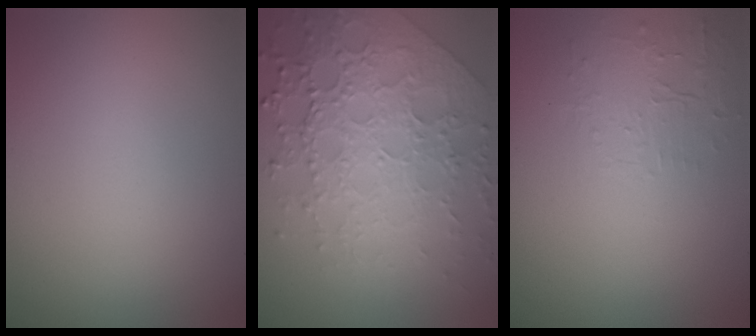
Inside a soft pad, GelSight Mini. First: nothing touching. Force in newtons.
{"total": 7.6, "press": 5.5, "slide": 5.2}
{"total": 1.5, "press": 0.1, "slide": 1.5}